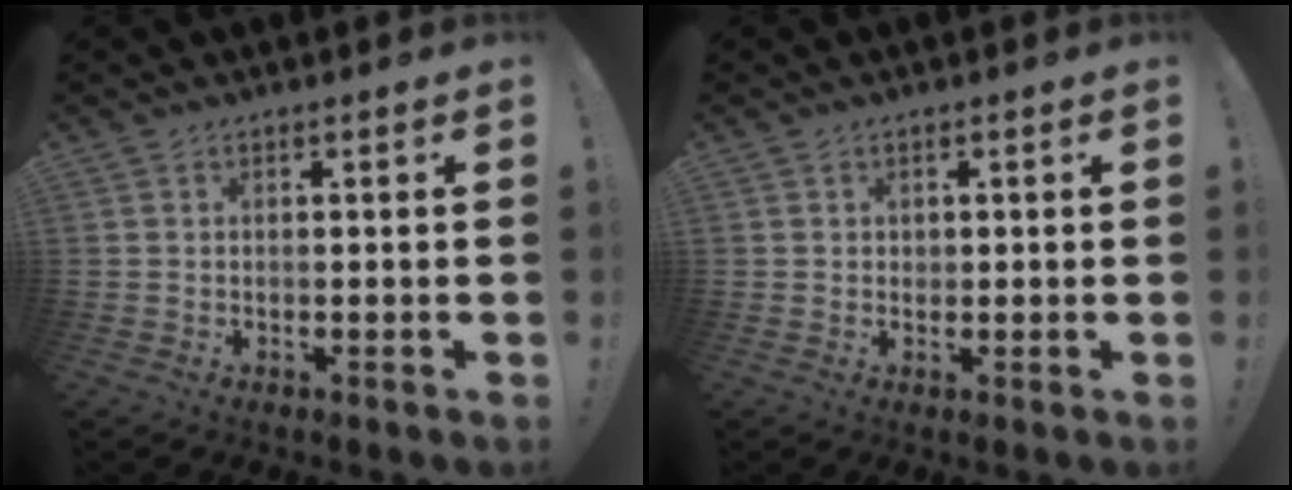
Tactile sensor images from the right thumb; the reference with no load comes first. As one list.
[{"total": 0.9, "force": [0.3, 0.9, 0.2], "torque": [0.004, -0.001, 0.004]}]